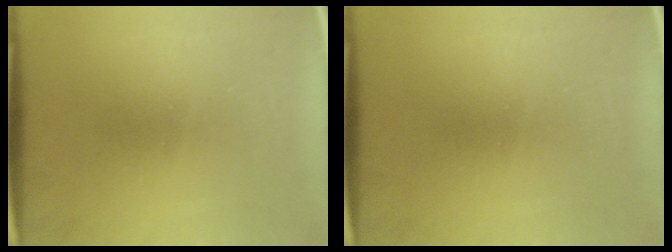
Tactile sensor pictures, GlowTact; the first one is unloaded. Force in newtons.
{"total": 0.0}